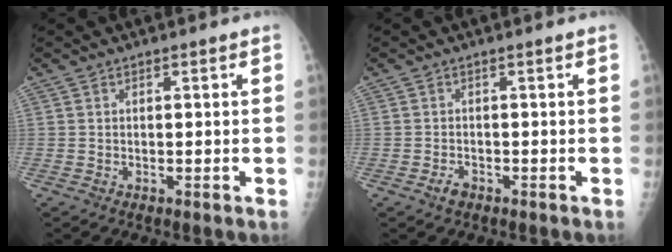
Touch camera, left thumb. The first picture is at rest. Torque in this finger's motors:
{"motor_torque": [-0.54, 0.34, -0.10, 0.03, -0.01]}